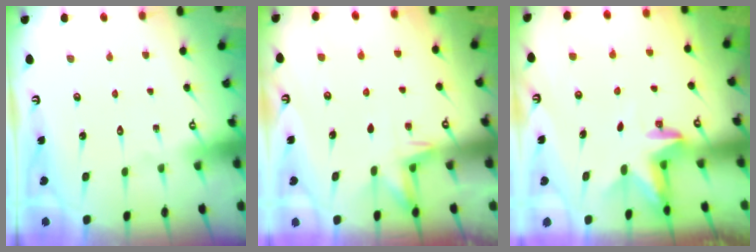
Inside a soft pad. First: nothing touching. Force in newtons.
{"total": 4.4, "press": 4.1, "slide": 1.4}
{"total": 2.9, "press": 2.8, "slide": 0.6}